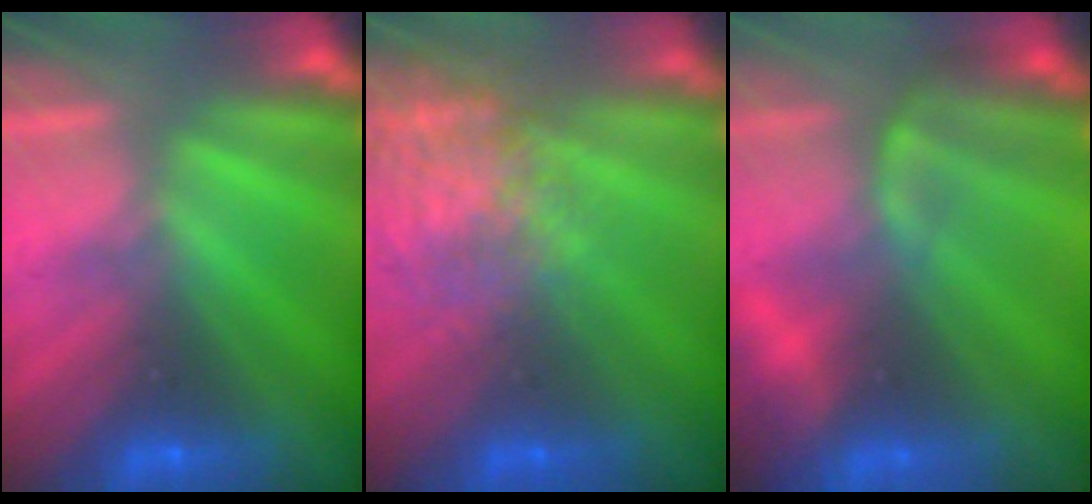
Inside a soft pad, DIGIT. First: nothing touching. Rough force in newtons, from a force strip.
{"total": 7.5}
{"total": 8.1}